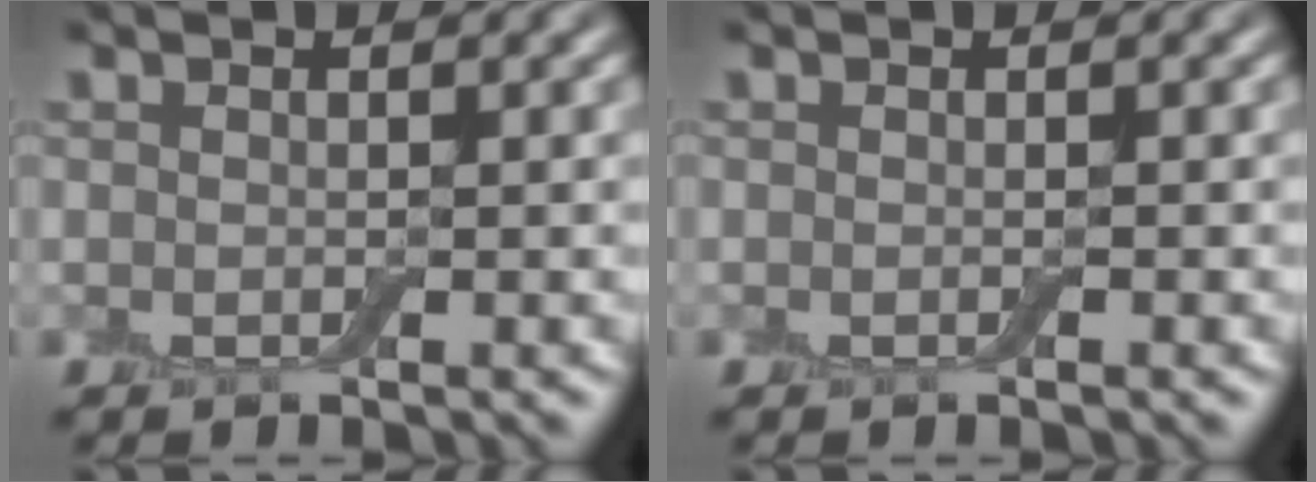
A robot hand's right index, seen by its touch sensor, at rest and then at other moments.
{"total": 0.0}